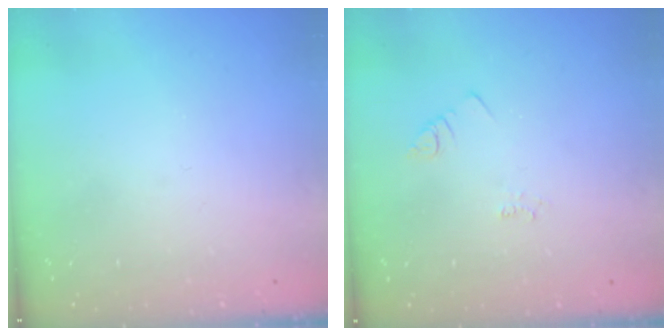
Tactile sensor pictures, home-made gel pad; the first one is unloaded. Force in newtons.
{"total": 2.2, "press": 2.1, "slide": 0.4}